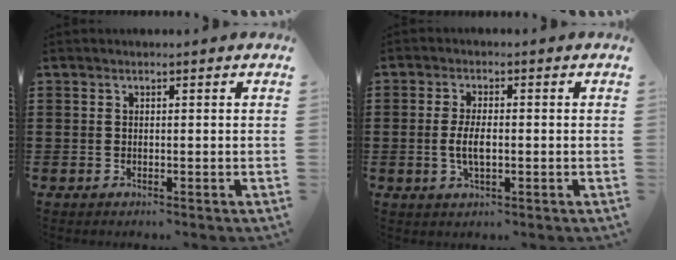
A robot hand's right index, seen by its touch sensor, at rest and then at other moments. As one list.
[{"total": 4.1, "force": [-0.6, 1.5, 3.8], "torque": [-0.083, -0.003, -0.016]}]